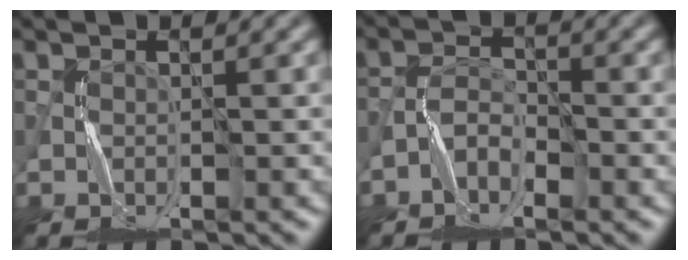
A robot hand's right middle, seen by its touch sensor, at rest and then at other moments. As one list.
[{"total": 1.9, "force": [-1.4, 0.9, 0.9], "torque": [-0.016, 0.009, -0.033]}]